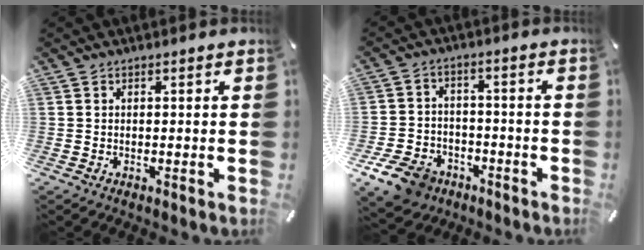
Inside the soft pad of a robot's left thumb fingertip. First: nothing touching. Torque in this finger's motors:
{"motor_torque": [0.82, 1.23, 0.13, 0.14, 0.06]}